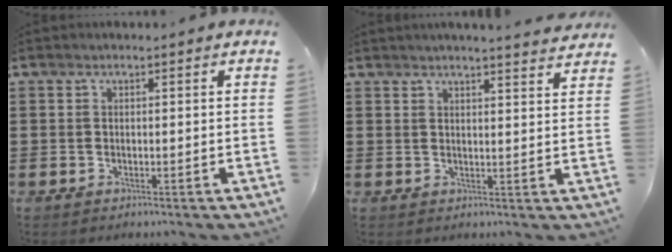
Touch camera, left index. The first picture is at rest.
{"total": 2.8, "force": [2.8, -0.5, 0.6], "torque": [-0.011, -0.014, 0.049]}